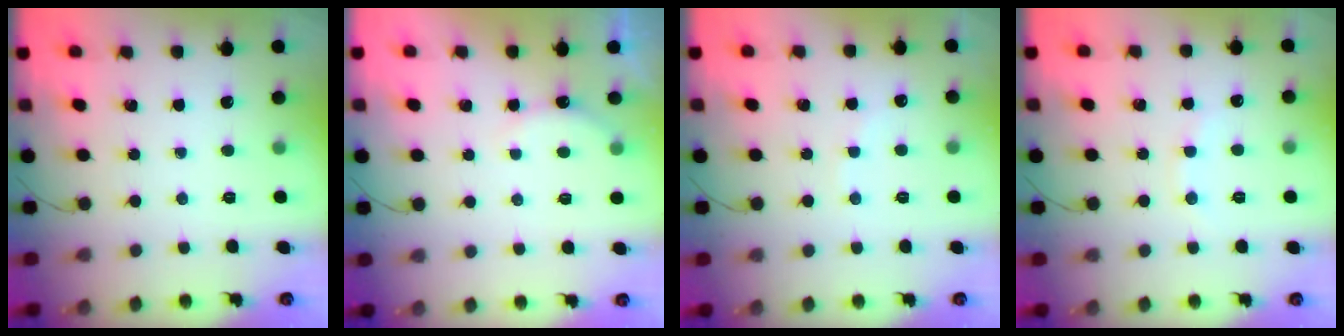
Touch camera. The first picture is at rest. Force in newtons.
{"total": 5.7, "press": 5.6, "slide": 1.1}
{"total": 6.0, "press": 5.9, "slide": 1.1}
{"total": 6.0, "press": 5.8, "slide": 1.6}